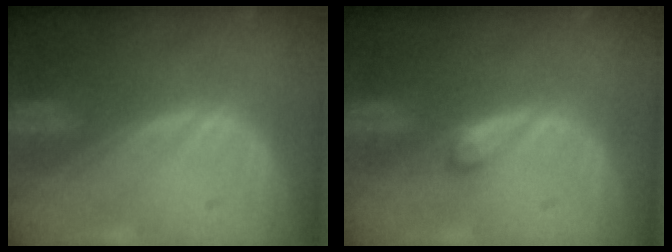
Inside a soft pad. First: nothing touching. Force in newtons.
{"total": 1.3, "press": 1.2, "slide": 0.3}